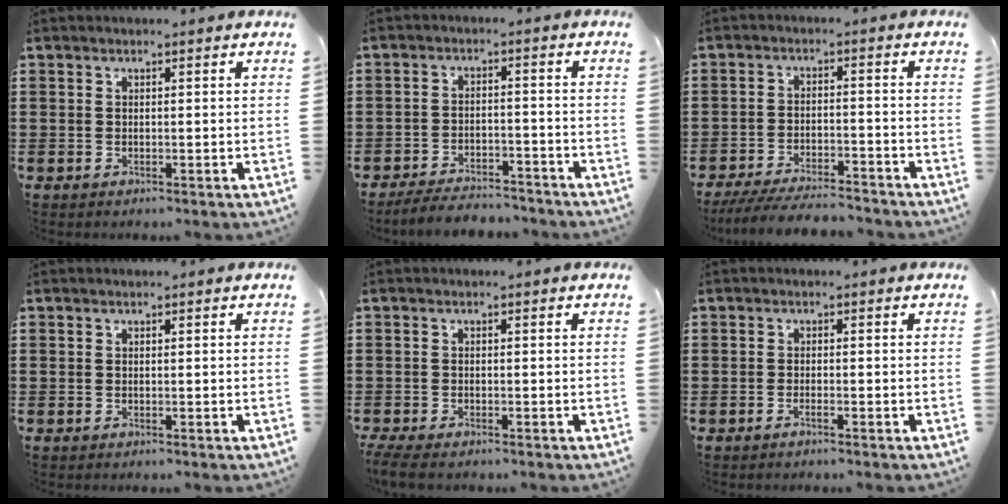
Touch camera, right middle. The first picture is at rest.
{"total": 4.5, "force": [-4.4, 0.7, 0.5], "torque": [-0.009, 0.006, -0.091]}
{"total": 5.7, "force": [-5.4, 0.4, 1.9], "torque": [-0.042, -0.007, -0.107]}
{"total": 0.0}
{"total": 1.6, "force": [-1.4, 0.2, 0.7], "torque": [-0.028, -0.006, -0.033]}
{"total": 1.0, "force": [-0.7, 0.0, 0.7], "torque": [-0.014, -0.004, -0.012]}